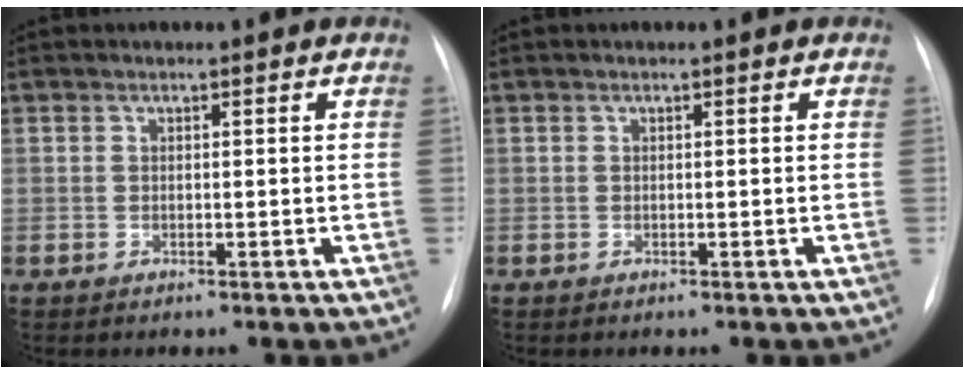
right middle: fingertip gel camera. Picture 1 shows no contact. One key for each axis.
{"total": 0.0}